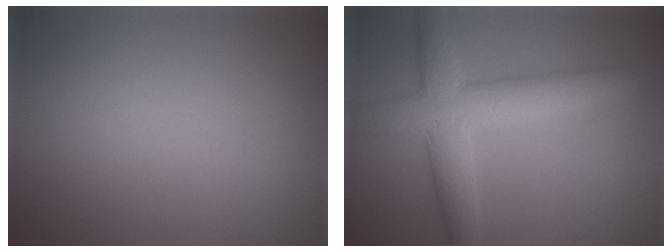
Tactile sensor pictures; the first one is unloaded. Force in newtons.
{"total": 6.0, "press": 6.0, "slide": 0.5}